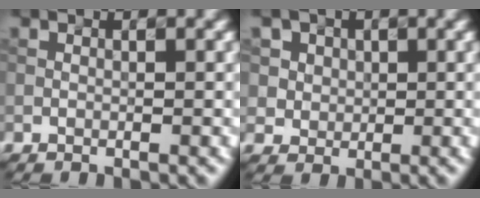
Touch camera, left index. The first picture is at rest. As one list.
[{"total": 5.1, "force": [2.7, 4.1, 1.3], "torque": [-0.037, 0.009, 0.046]}]